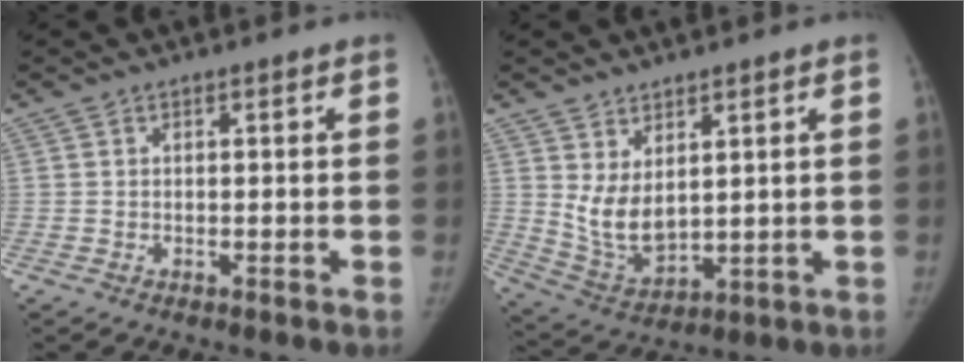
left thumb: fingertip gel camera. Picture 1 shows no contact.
{"total": 8.1, "force": [2.7, 4.5, 6.2], "torque": [-0.102, -0.032, 0.074]}